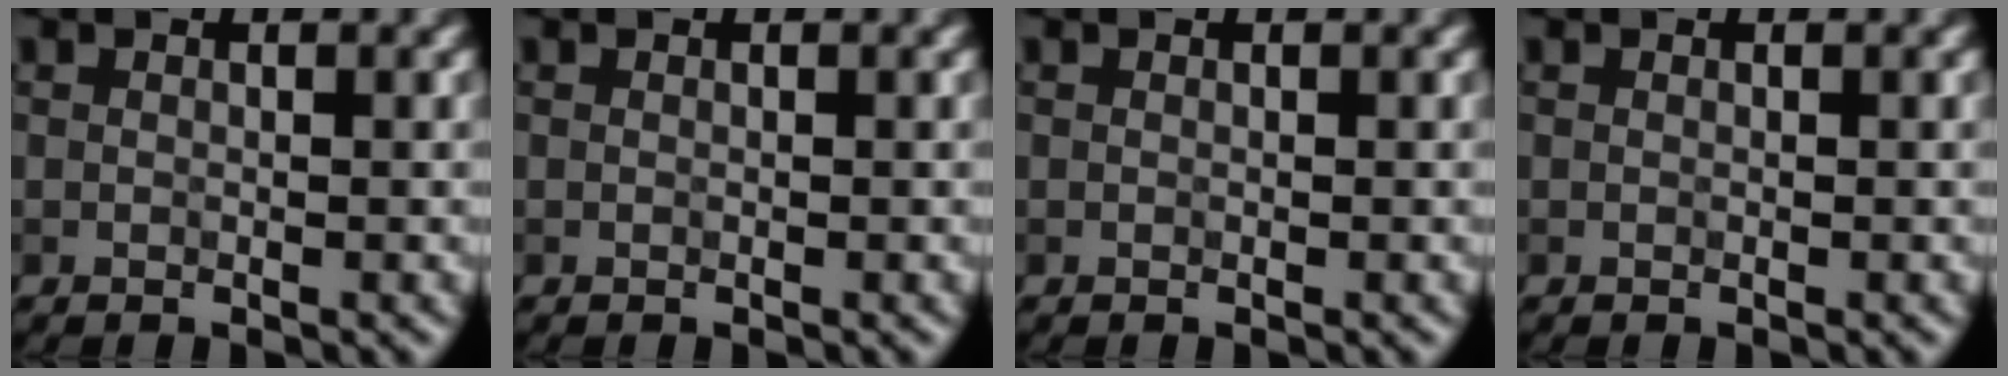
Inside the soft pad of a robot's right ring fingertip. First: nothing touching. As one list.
[{"total": 0.0}, {"total": 0.0}, {"total": 0.0}]